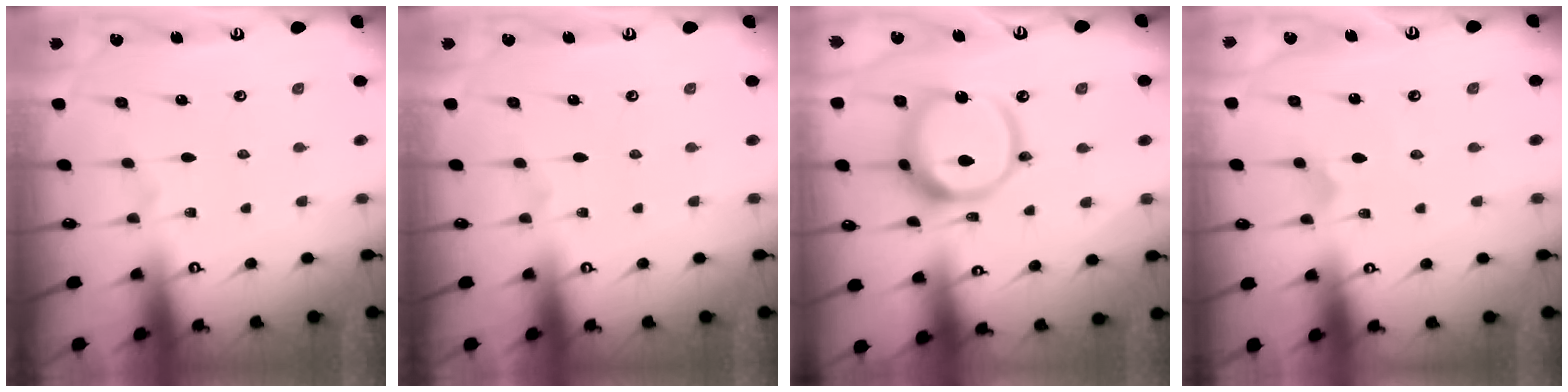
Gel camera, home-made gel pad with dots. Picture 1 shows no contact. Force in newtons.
{"total": 0.0}
{"total": 15.5, "press": 15.3, "slide": 1.9}
{"total": 2.1, "press": 2.1, "slide": 0.6}